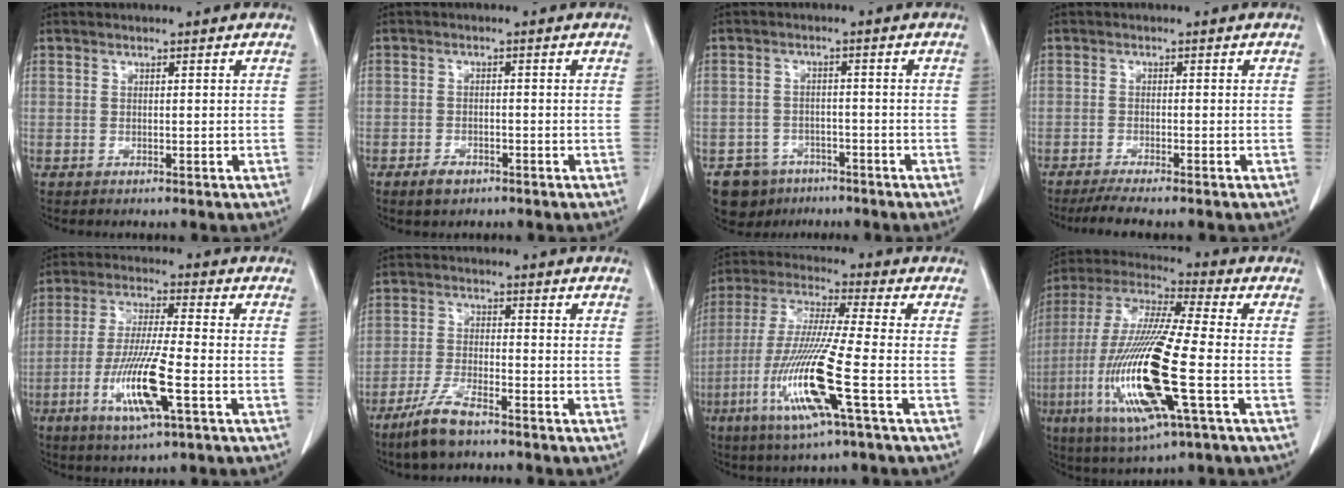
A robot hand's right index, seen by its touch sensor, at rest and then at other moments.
{"total": 2.6, "force": [-1.8, 1.4, 1.3], "torque": [-0.023, 0.002, -0.024]}
{"total": 6.0, "force": [-4.2, 4.3, 0.5], "torque": [-0.005, 0.008, -0.063]}
{"total": 5.2, "force": [-4.4, -0.1, 2.8], "torque": [-0.040, -0.012, -0.071]}
{"total": 11.6, "force": [-4.1, 0.7, 10.8], "torque": [-0.214, -0.018, -0.078]}
{"total": 6.7, "force": [-5.1, 1.2, 4.2], "torque": [-0.094, -0.012, -0.098]}
{"total": 14.6, "force": [-5.2, -0.6, 13.6], "torque": [-0.283, -0.023, -0.107]}
{"total": 20.0, "force": [-5.2, 1.6, 19.2], "torque": [-0.414, -0.025, -0.099]}